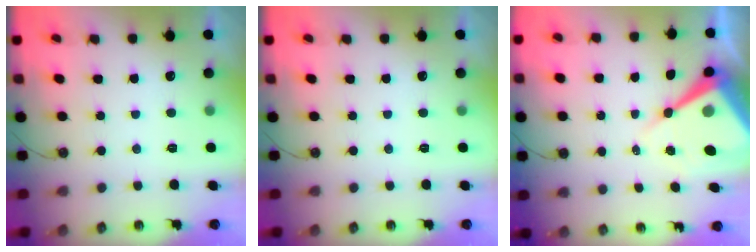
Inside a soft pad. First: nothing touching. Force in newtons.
{"total": 0.0}
{"total": 12.1, "press": 12.1, "slide": 1.1}